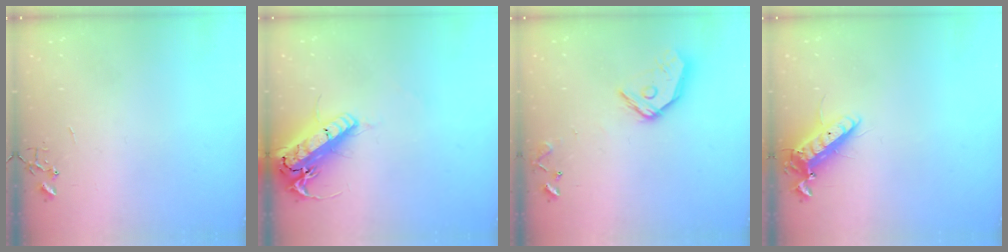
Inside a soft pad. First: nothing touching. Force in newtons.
{"total": 20.0, "press": 19.6, "slide": 4.1}
{"total": 12.2, "press": 12.2, "slide": 1.1}
{"total": 13.1, "press": 12.9, "slide": 2.5}